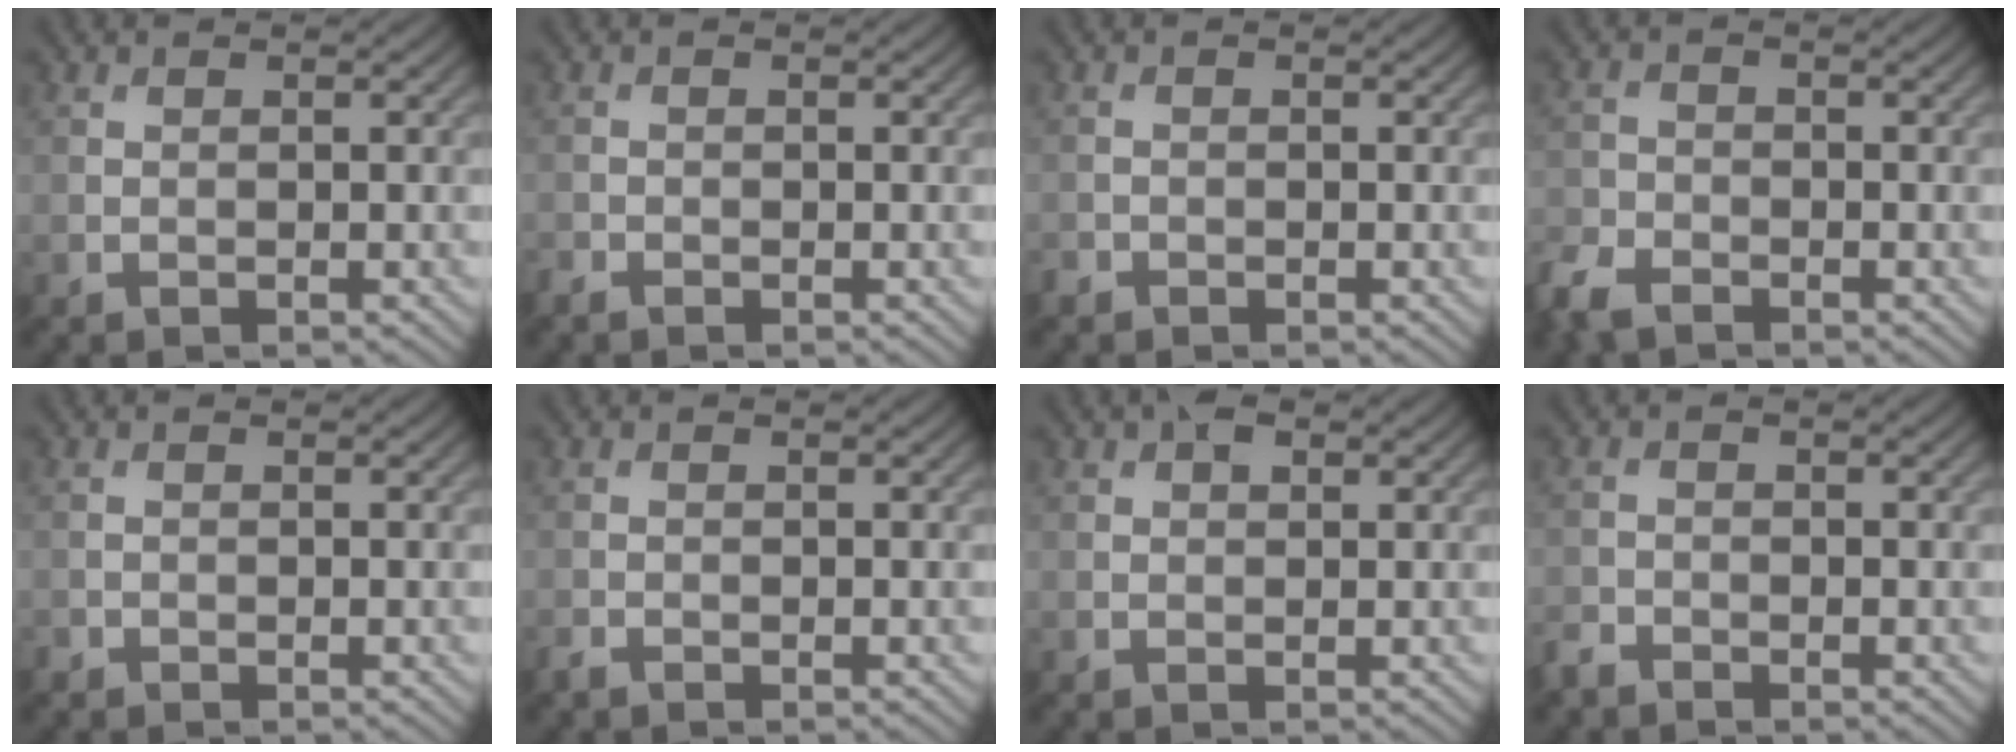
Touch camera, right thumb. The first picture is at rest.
{"total": 1.0, "force": [-0.9, 0.4, 0.2], "torque": [-0.005, -0.002, -0.021]}
{"total": 0.9, "force": [-0.7, 0.5, 0.1], "torque": [-0.002, -0.002, -0.016]}
{"total": 4.4, "force": [-3.4, 2.1, 2.0], "torque": [-0.049, -0.011, -0.080]}
{"total": 0.6, "force": [-0.5, 0.3, 0.0], "torque": [0.001, -0.004, -0.009]}
{"total": 0.7, "force": [-0.7, 0.2, 0.2], "torque": [-0.004, -0.002, -0.015]}
{"total": 1.7, "force": [0.8, 1.0, 1.1], "torque": [-0.018, 0.005, 0.011]}
{"total": 1.7, "force": [-1.5, 0.7, 0.3], "torque": [-0.010, -0.003, -0.039]}